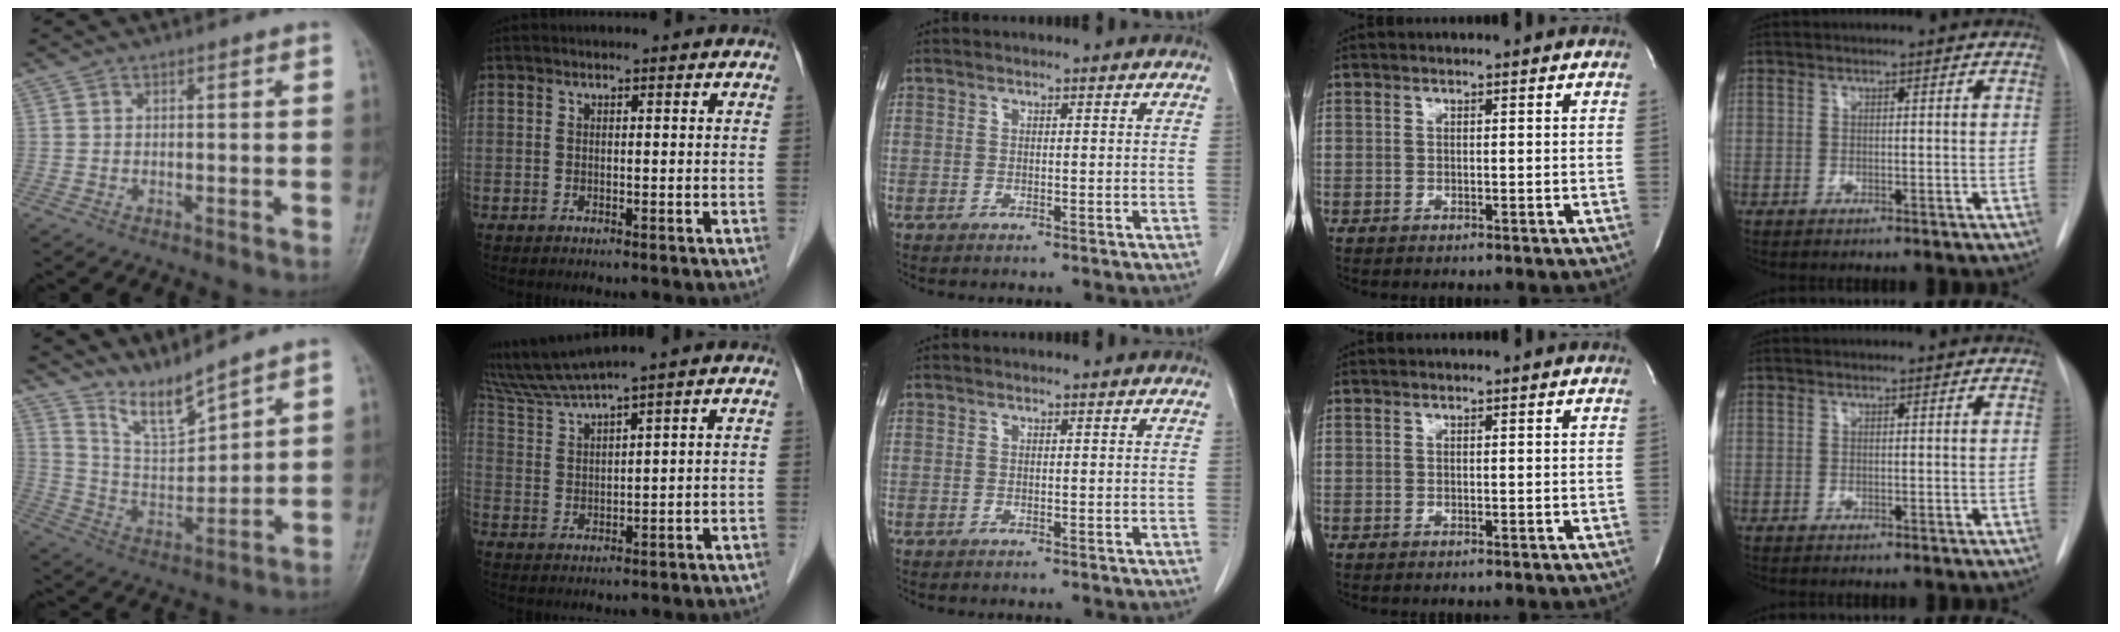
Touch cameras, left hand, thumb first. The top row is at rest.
{"thumb": {"total": 8.1, "force": [7.5, 0.7, 3.0], "torque": [-0.055, -0.065, 0.159]}, "index": {"total": 6.1, "force": [5.3, -1.8, 2.2], "torque": [-0.062, -0.001, 0.117]}}